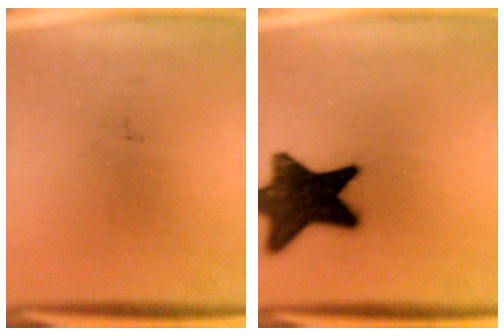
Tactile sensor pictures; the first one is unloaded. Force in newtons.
{"total": 18.0}